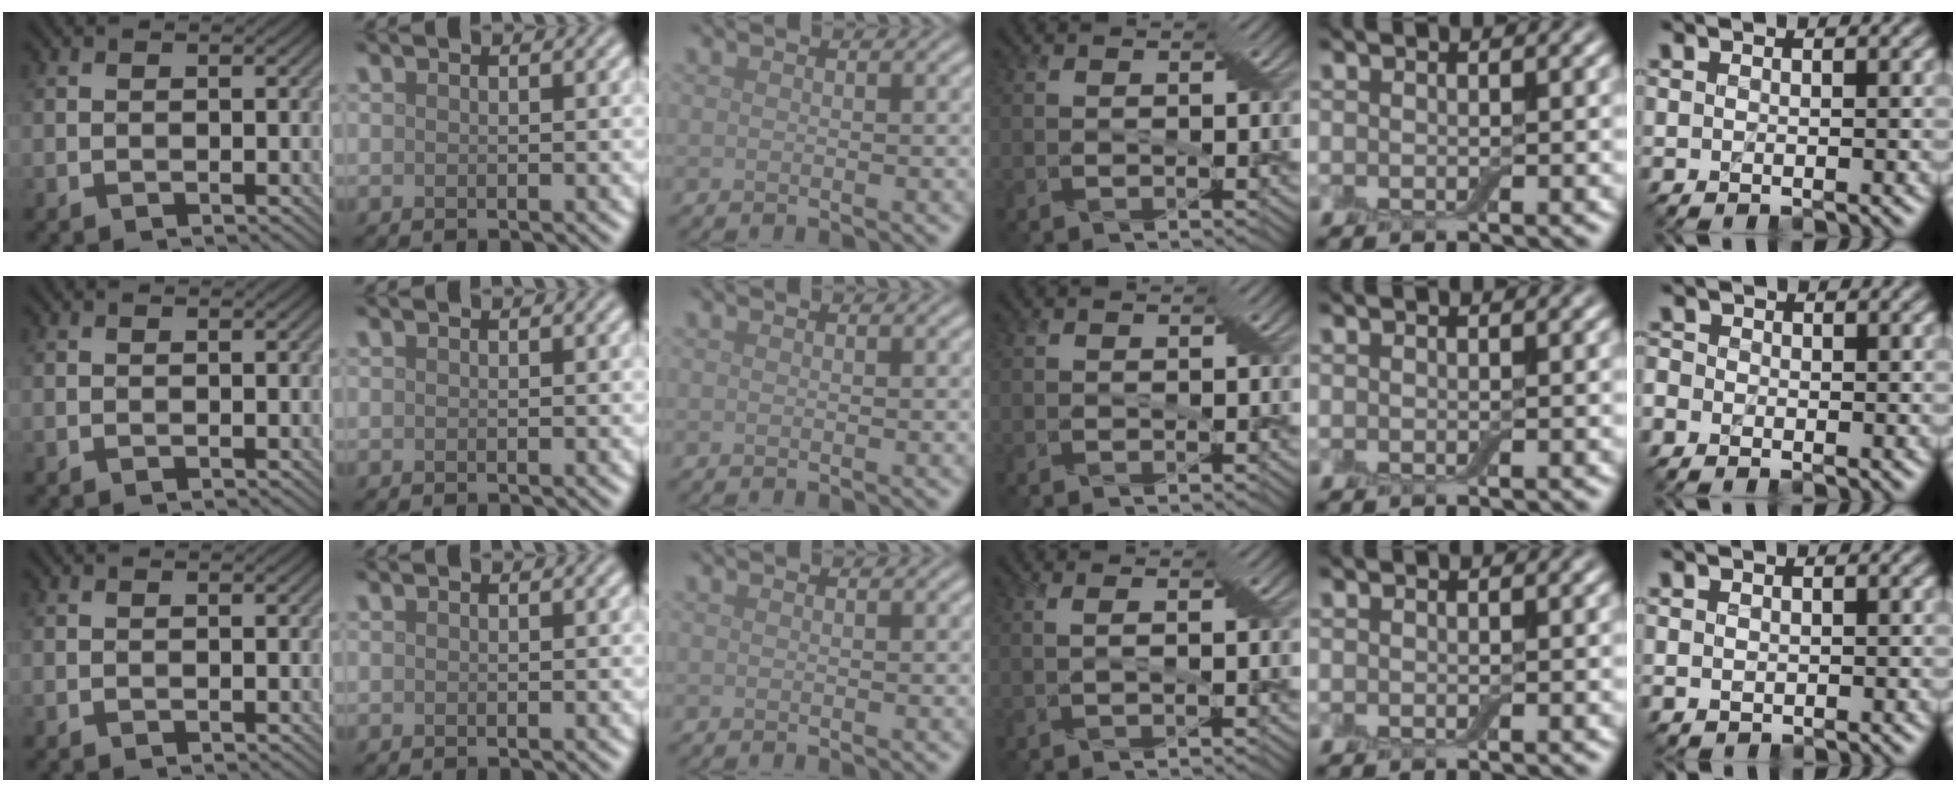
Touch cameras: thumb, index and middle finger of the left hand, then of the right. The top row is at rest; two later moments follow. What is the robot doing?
{"motion": "cut", "object": "aluminum foil"}